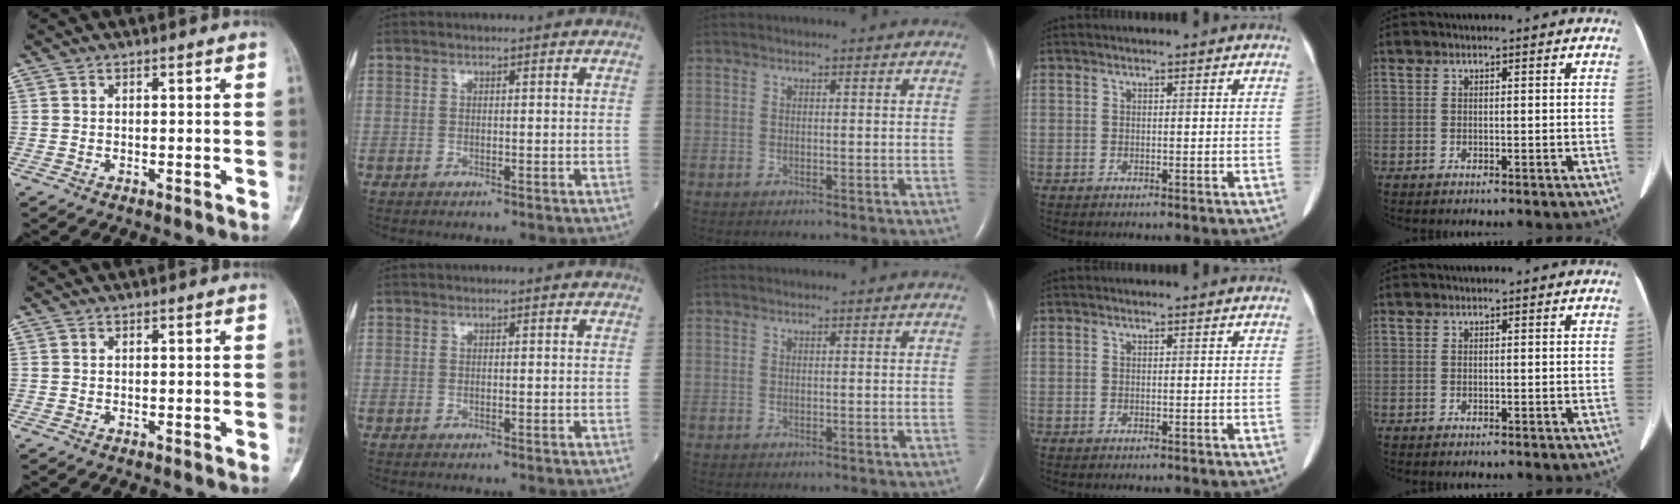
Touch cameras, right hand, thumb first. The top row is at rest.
{}